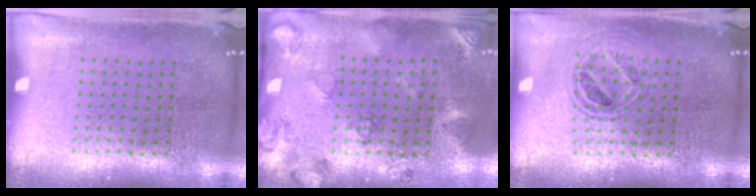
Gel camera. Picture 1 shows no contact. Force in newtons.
{"total": 2.6, "press": 1.7, "slide": 2.0}
{"total": 0.8, "press": 0.8, "slide": 0.0}